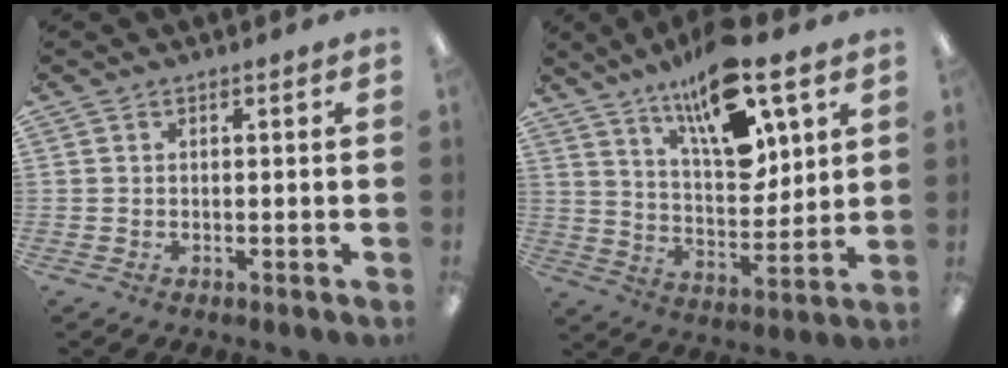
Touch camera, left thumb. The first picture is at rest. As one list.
[{"total": 17.6, "force": [11.0, 6.4, 12.1], "torque": [-0.198, -0.055, 0.184]}]